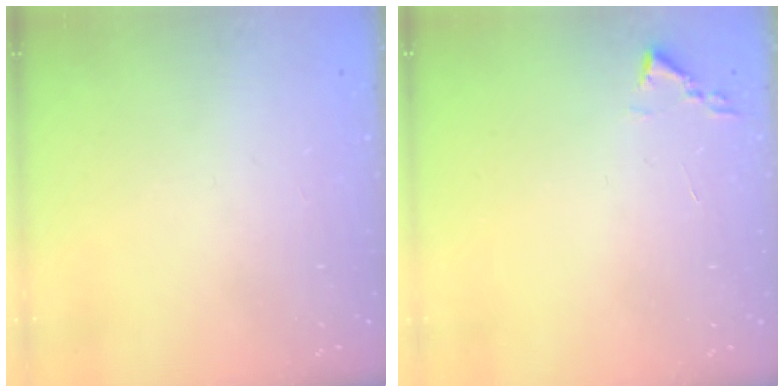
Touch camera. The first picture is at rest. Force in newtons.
{"total": 1.9, "press": 1.8, "slide": 0.3}